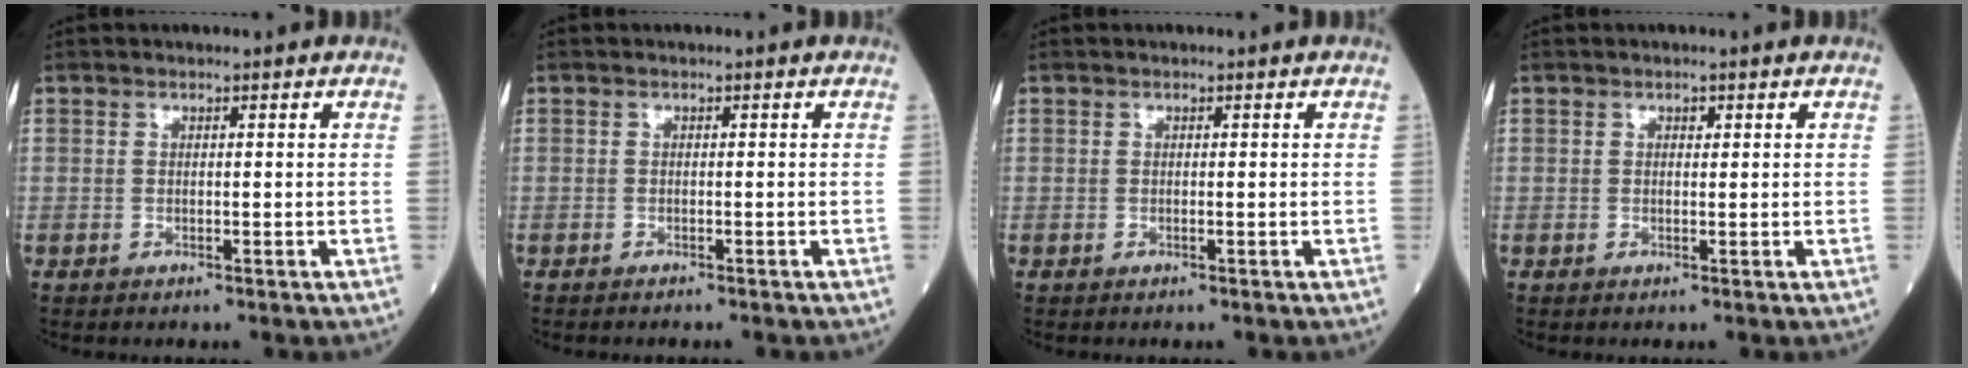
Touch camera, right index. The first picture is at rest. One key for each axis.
{"total": 1.2, "fx": -1.1, "fy": 0.1, "fz": 0.4, "tx": -0.008, "ty": -0.002, "tz": -0.015}
{"total": 0.0}
{"total": 0.7, "fx": 0.3, "fy": 0.4, "fz": 0.4, "tx": -0.005, "ty": 0.000, "tz": 0.003}